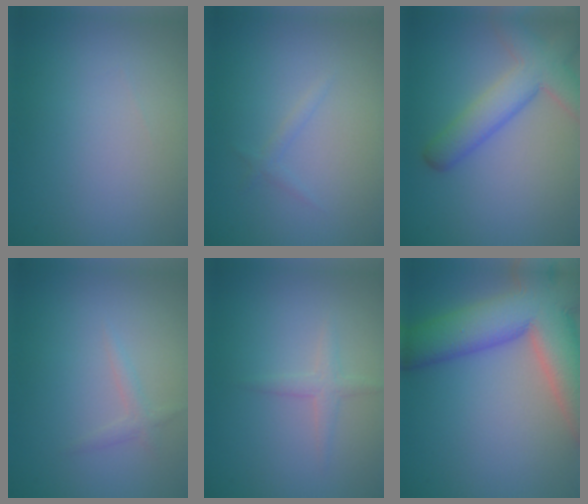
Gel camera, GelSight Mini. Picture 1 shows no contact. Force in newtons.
{"total": 0.8, "press": 0.8, "slide": 0.0}
{"total": 5.8, "press": 5.8, "slide": 0.4}
{"total": 1.1, "press": 1.1, "slide": 0.0}
{"total": 1.4, "press": 1.4, "slide": 0.1}
{"total": 13.0, "press": 13.0, "slide": 0.9}